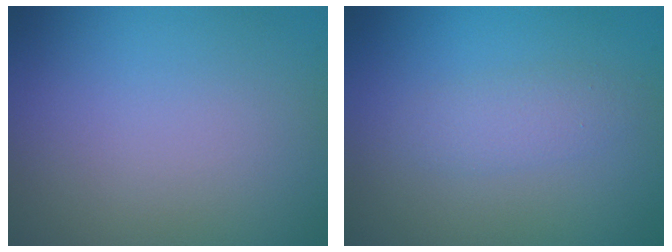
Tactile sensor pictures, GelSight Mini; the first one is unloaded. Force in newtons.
{"total": 1.7, "press": 1.7, "slide": 0.0}